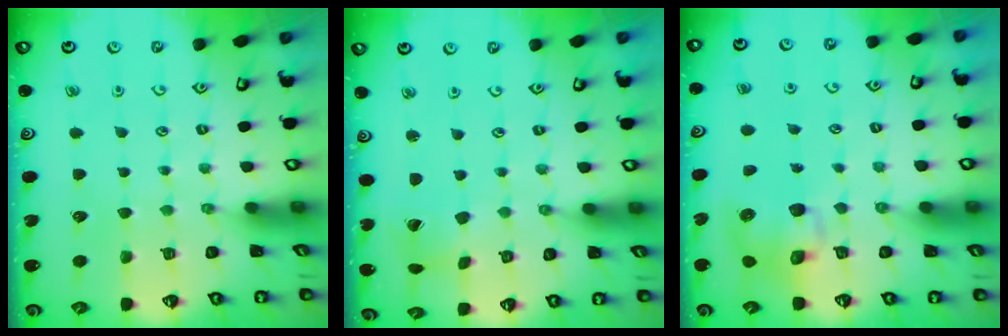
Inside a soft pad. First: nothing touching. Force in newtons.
{"total": 2.8, "press": 2.7, "slide": 0.4}
{"total": 8.4, "press": 8.3, "slide": 1.3}